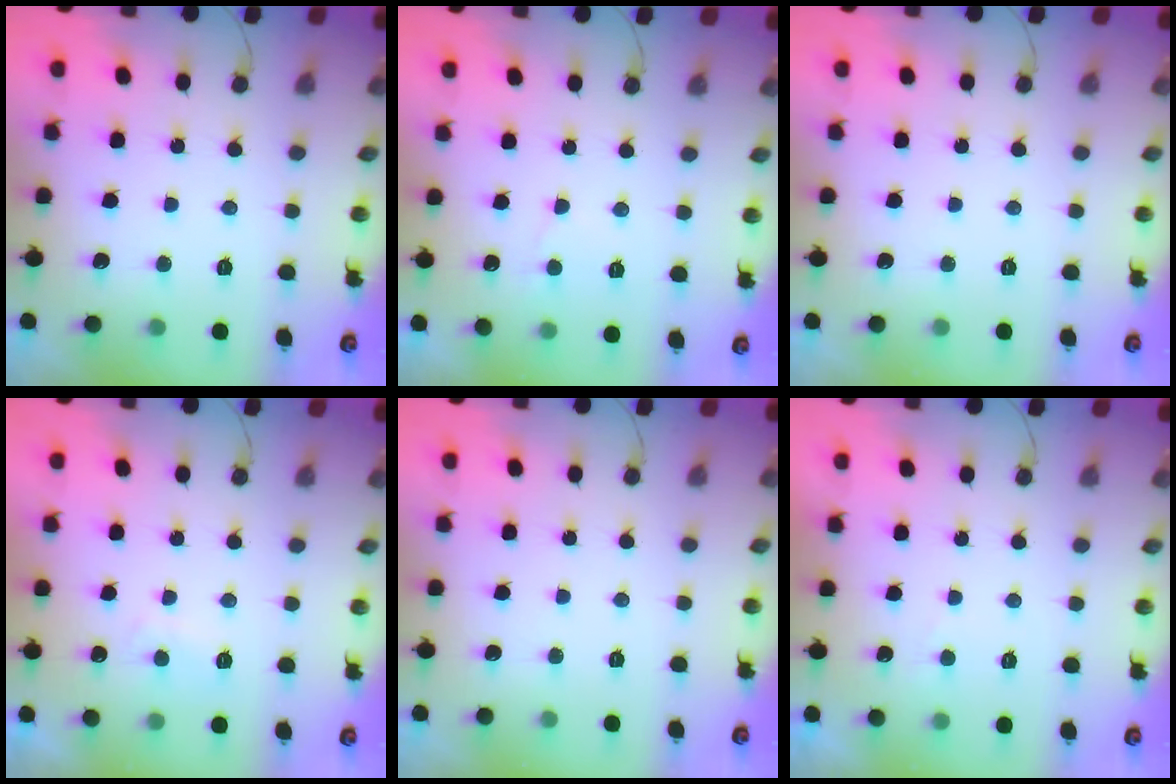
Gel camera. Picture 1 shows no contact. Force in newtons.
{"total": 3.4, "press": 3.4, "slide": 0.4}
{"total": 0.0}
{"total": 2.9, "press": 2.8, "slide": 0.8}
{"total": 0.0}
{"total": 1.1, "press": 1.0, "slide": 0.5}